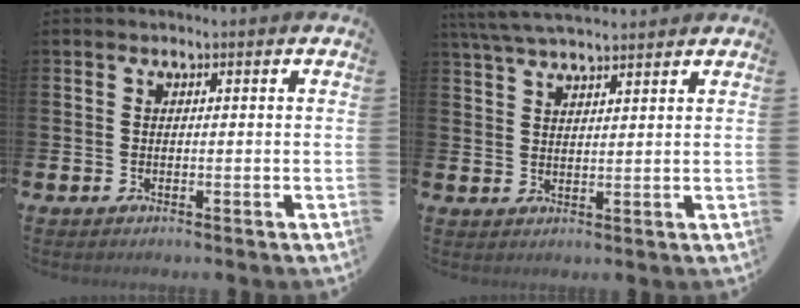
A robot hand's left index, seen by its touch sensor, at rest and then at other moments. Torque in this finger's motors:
{"motor_torque": [1.08, -1.05, 0.19, 0.17]}